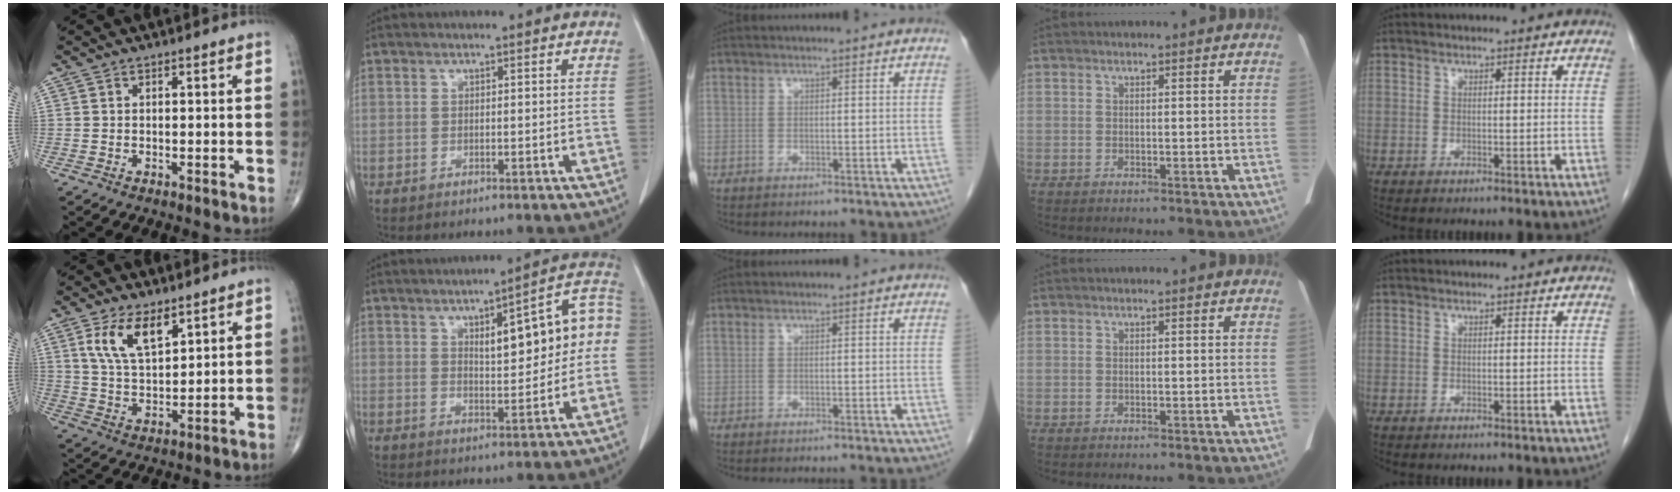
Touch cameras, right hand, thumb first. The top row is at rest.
{"thumb": {"total": 9.4, "force": [4.9, 4.3, 6.7], "torque": [-0.114, -0.023, 0.100]}, "index": {"total": 13.0, "force": [1.9, 3.7, 12.4], "torque": [-0.163, 0.040, 0.027]}, "middle": {"total": 2.9, "force": [-2.5, 0.0, 1.3], "torque": [-0.016, 0.000, -0.028]}}